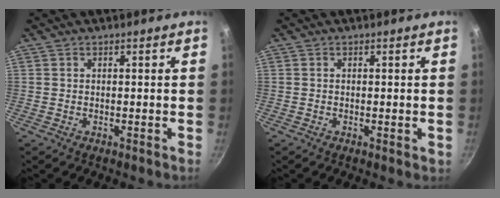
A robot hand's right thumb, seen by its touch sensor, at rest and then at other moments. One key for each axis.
{"total": 0.8, "fx": -0.1, "fy": 0.3, "fz": 0.7, "tx": -0.009, "ty": -0.001, "tz": -0.004}